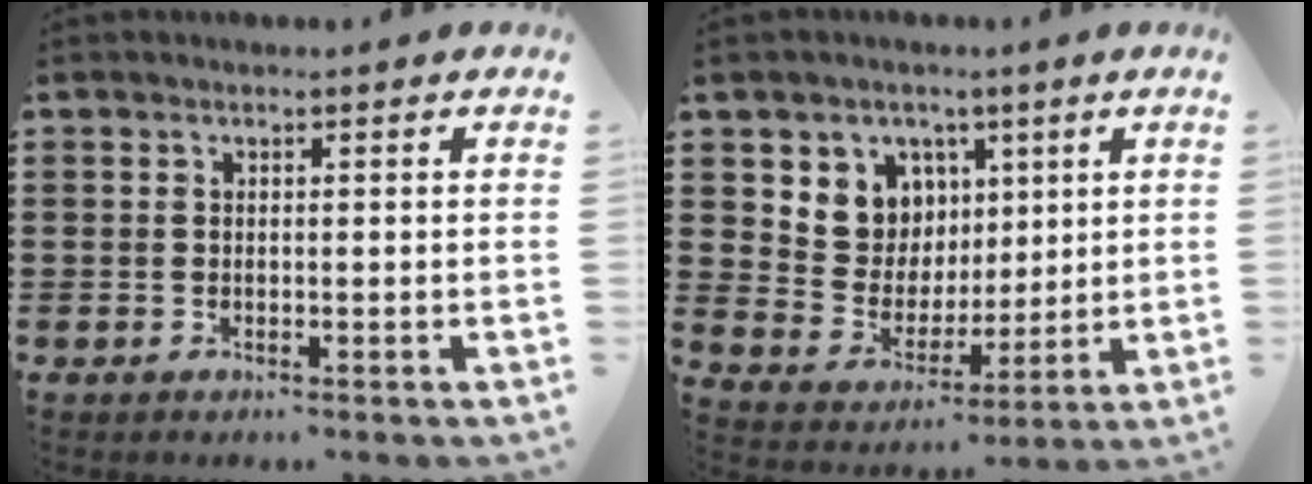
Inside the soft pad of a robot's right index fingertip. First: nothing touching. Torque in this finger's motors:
{"motor_torque": [1.35, 0.59, 0.67, 0.09]}